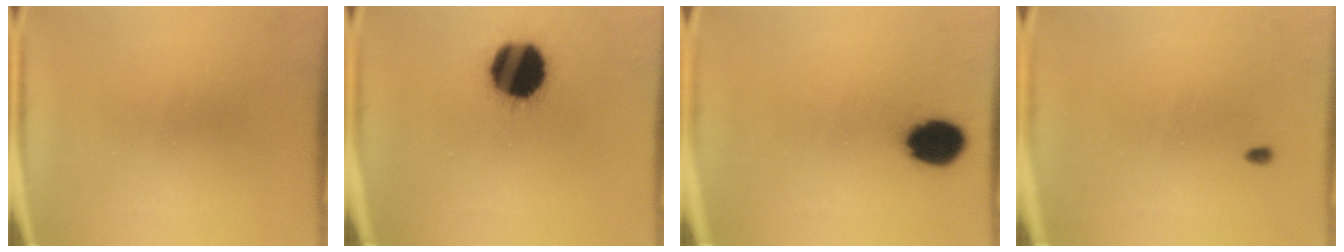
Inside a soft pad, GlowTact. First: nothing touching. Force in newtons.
{"total": 17.7}
{"total": 9.6}
{"total": 0.7}